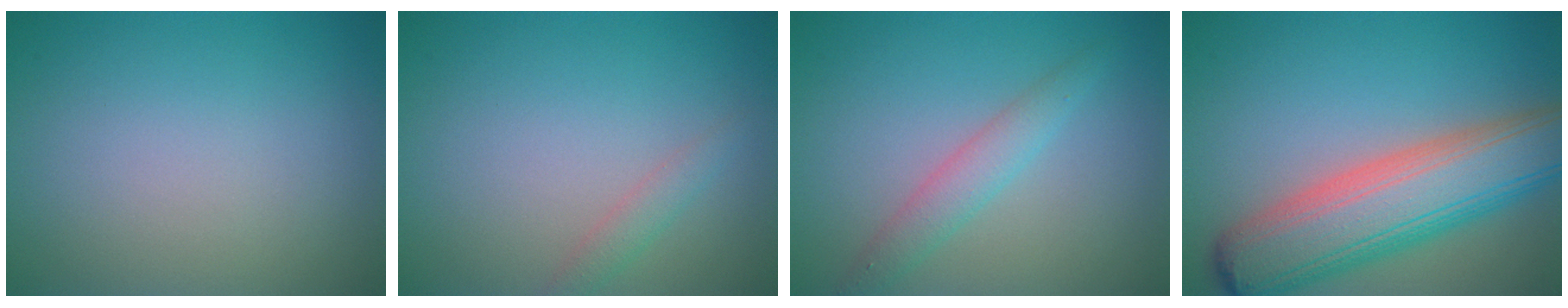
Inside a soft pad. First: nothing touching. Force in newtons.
{"total": 1.3, "press": 1.3, "slide": 0.1}
{"total": 2.3, "press": 2.3, "slide": 0.1}
{"total": 10.0, "press": 10.0, "slide": 0.5}